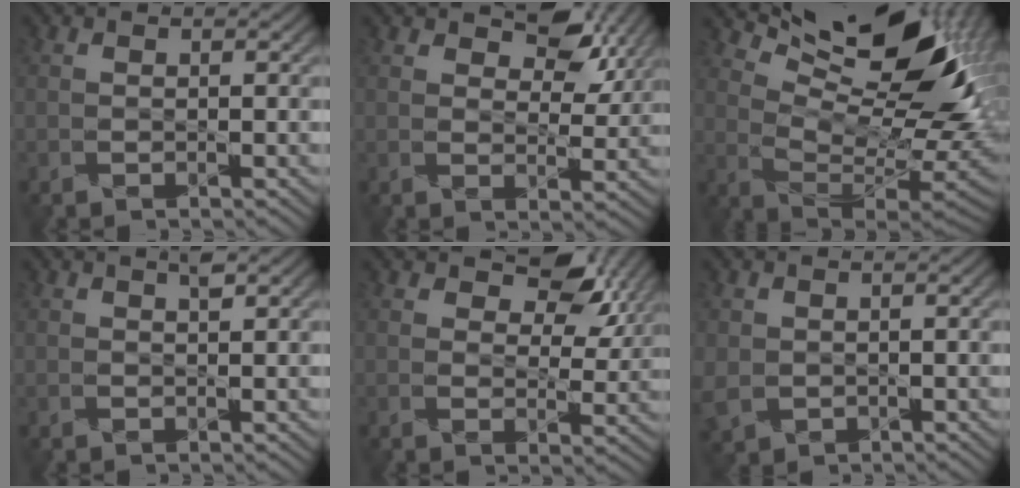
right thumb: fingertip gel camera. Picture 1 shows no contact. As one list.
[{"total": 6.3, "force": [4.2, 3.0, 3.5], "torque": [-0.058, -0.005, 0.061]}, {"total": 15.8, "force": [8.7, 5.7, 11.8], "torque": [-0.187, 0.005, 0.146]}, {"total": 1.2, "force": [1.1, -0.1, 0.5], "torque": [-0.014, 0.001, 0.017]}, {"total": 7.4, "force": [4.6, 3.8, 4.4], "torque": [-0.068, -0.003, 0.066]}, {"total": 2.9, "force": [0.1, 2.7, 1.1], "torque": [-0.049, -0.013, -0.002]}]